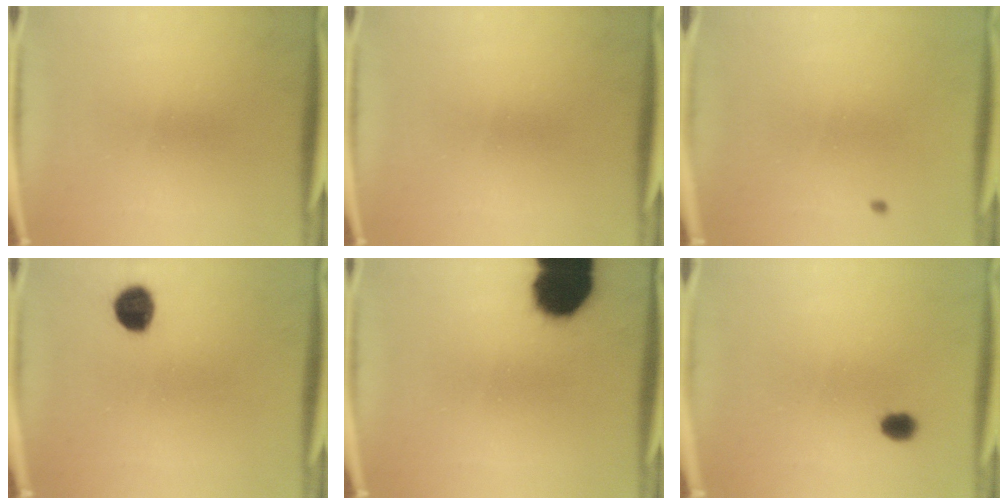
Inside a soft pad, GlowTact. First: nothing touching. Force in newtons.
{"total": 0.0}
{"total": 0.6}
{"total": 6.4}
{"total": 15.7}
{"total": 3.1}